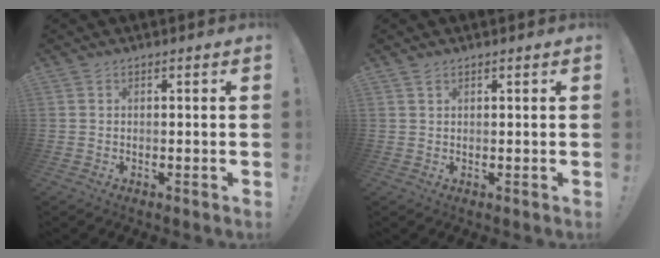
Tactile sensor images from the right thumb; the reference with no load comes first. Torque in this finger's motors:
{"motor_torque": [-0.06, -0.17, -0.07, -0.16, 0.06]}